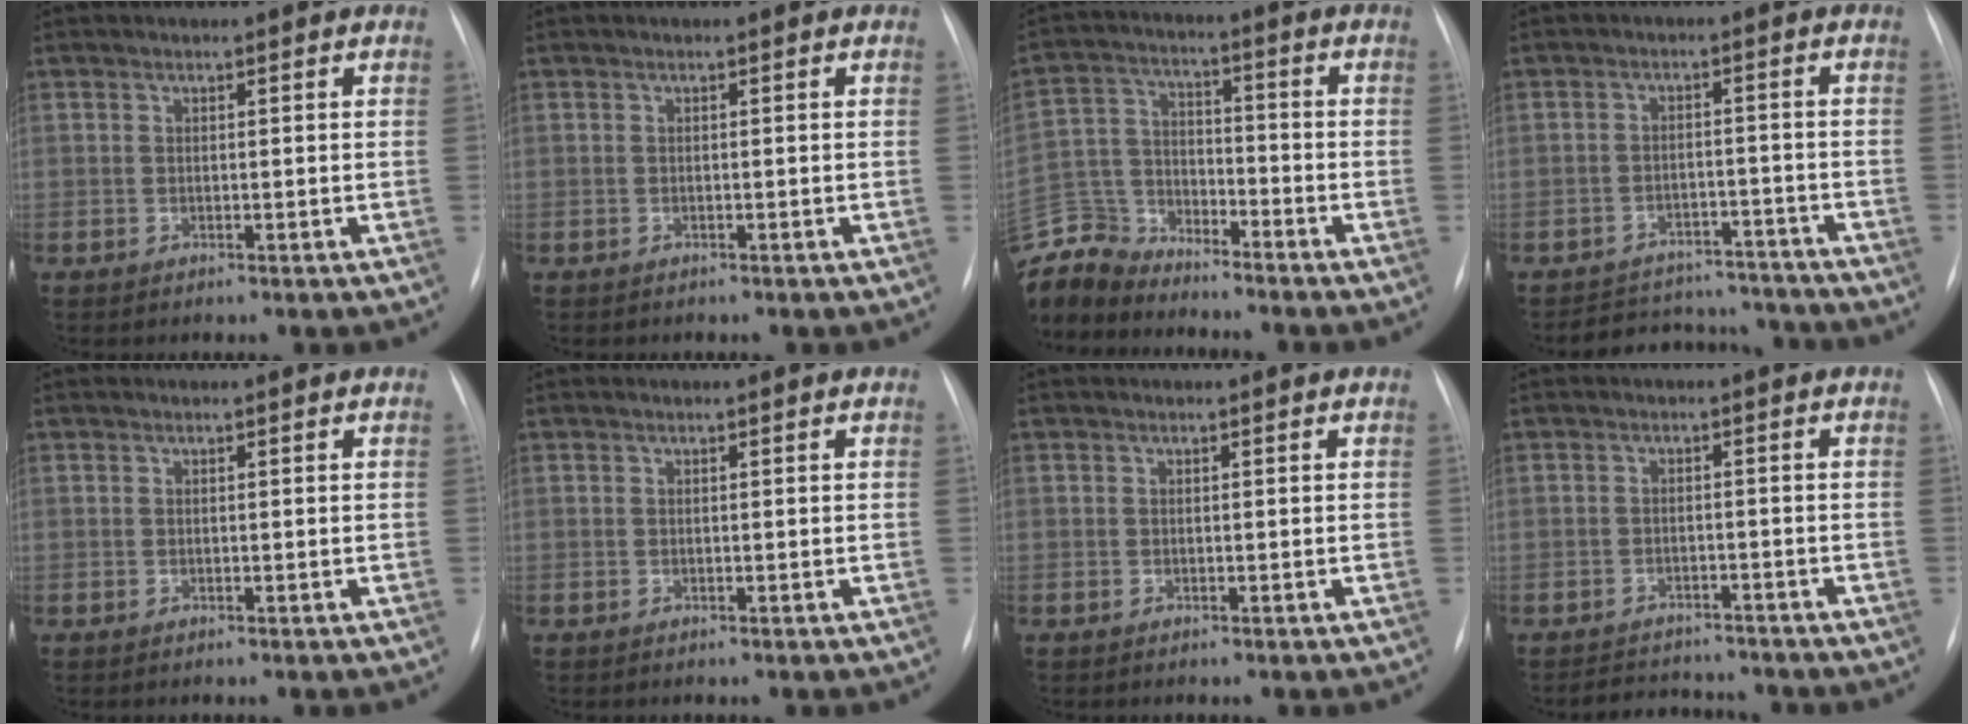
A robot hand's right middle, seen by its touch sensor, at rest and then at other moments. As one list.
[{"total": 0.0}, {"total": 9.7, "force": [-9.5, 1.7, 0.2], "torque": [-0.011, 0.010, -0.191]}, {"total": 10.9, "force": [-10.3, 3.3, 0.9], "torque": [-0.010, 0.017, -0.134]}, {"total": 0.0}, {"total": 0.0}, {"total": 0.0}, {"total": 6.3, "force": [-5.9, 1.8, 0.8], "torque": [-0.015, 0.003, -0.082]}]